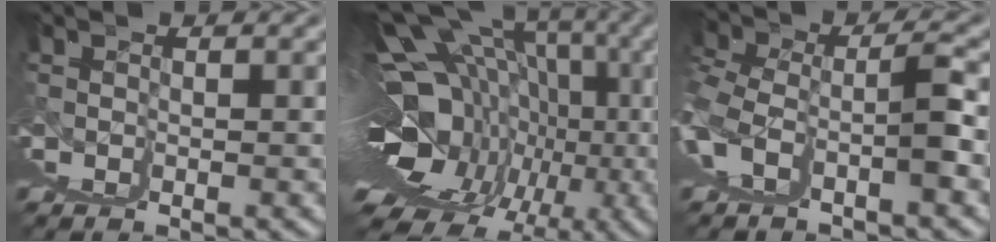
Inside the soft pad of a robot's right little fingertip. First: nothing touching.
{"total": 16.4, "force": [2.8, 6.9, 14.6], "torque": [-0.162, 0.005, 0.066]}
{"total": 2.8, "force": [1.1, 0.2, 2.6], "torque": [-0.039, 0.010, 0.023]}